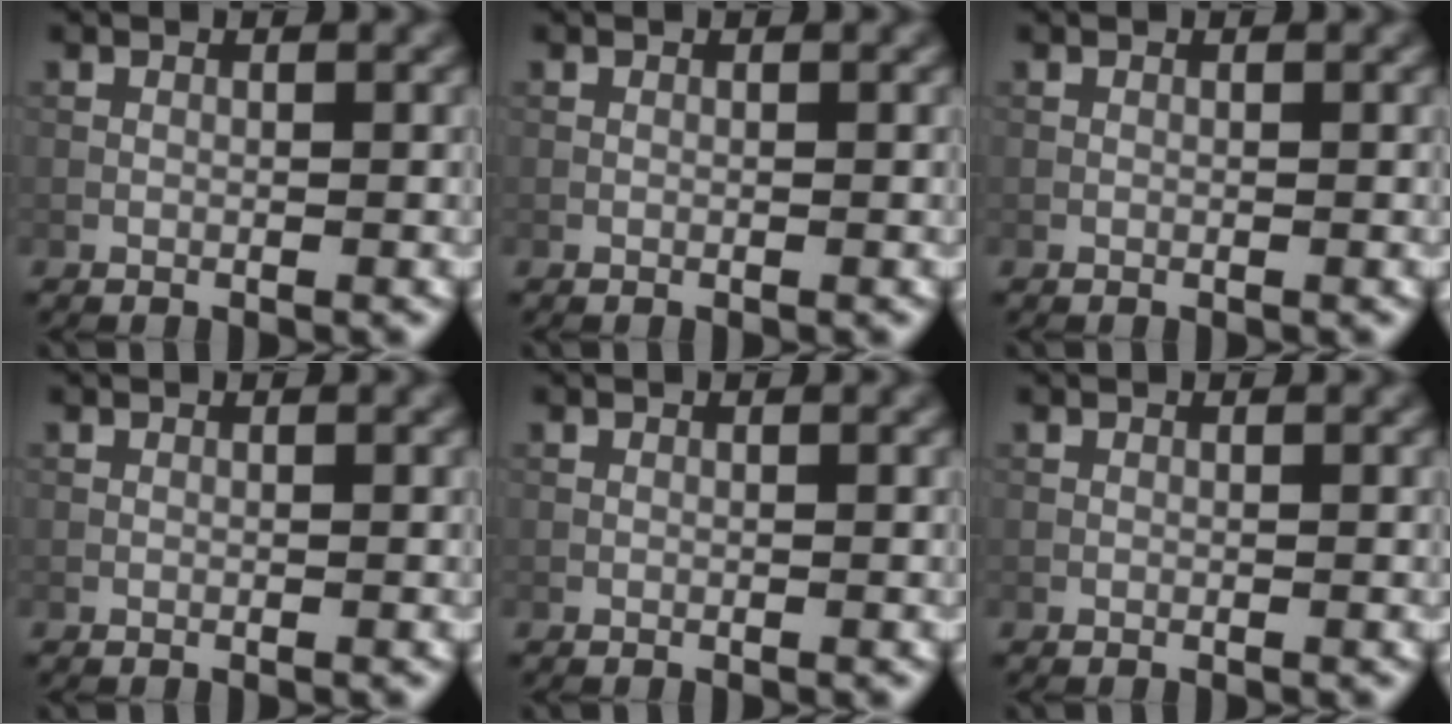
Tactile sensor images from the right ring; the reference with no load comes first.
{"total": 0.0}
{"total": 0.0}
{"total": 0.0}
{"total": 0.0}
{"total": 0.0}